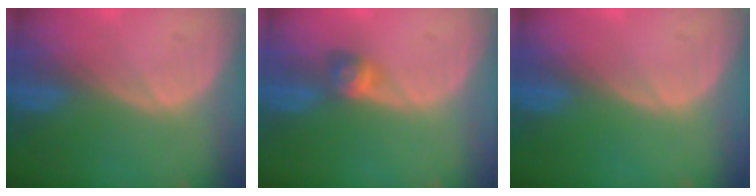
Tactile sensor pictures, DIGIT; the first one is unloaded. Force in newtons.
{"total": 2.9, "press": 2.5, "slide": 1.4}
{"total": 0.0}